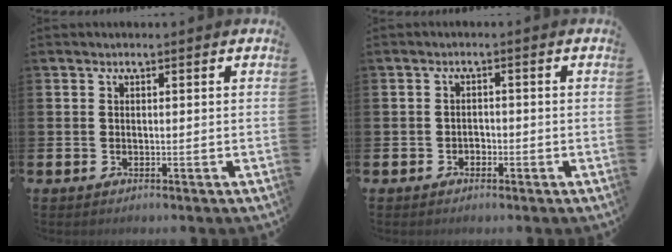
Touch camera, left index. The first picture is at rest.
{"total": 1.3, "force": [-0.8, 1.1, 0.2], "torque": [-0.006, 0.002, -0.018]}